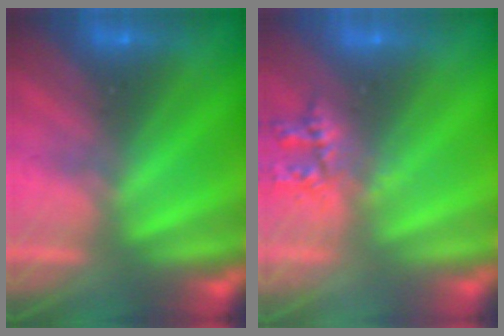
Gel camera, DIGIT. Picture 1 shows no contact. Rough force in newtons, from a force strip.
{"total": 2.2}